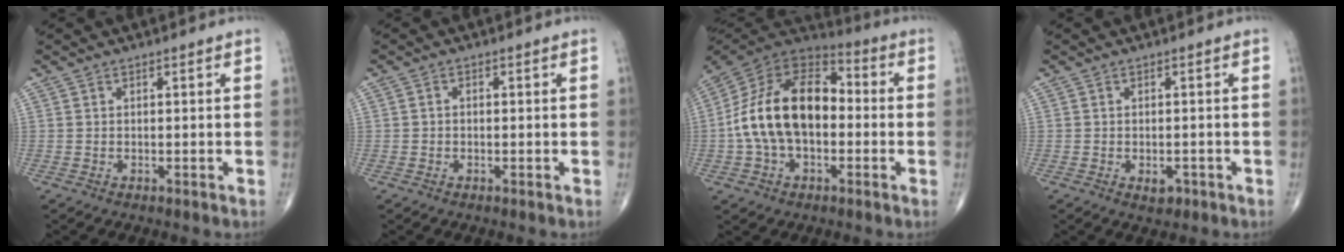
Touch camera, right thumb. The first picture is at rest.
{"total": 0.8, "force": [-0.2, 0.7, 0.5], "torque": [-0.005, 0.003, -0.006]}
{"total": 19.7, "force": [-1.1, 12.3, 15.4], "torque": [-0.271, 0.042, -0.028]}
{"total": 2.4, "force": [-1.0, 1.5, 1.6], "torque": [-0.015, 0.002, -0.010]}